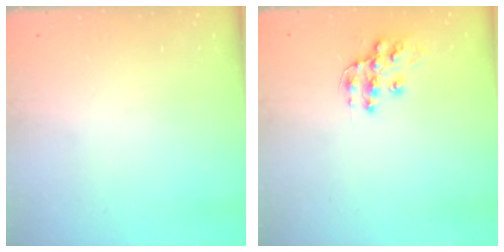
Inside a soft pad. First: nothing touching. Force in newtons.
{"total": 10.7, "press": 10.7, "slide": 0.6}